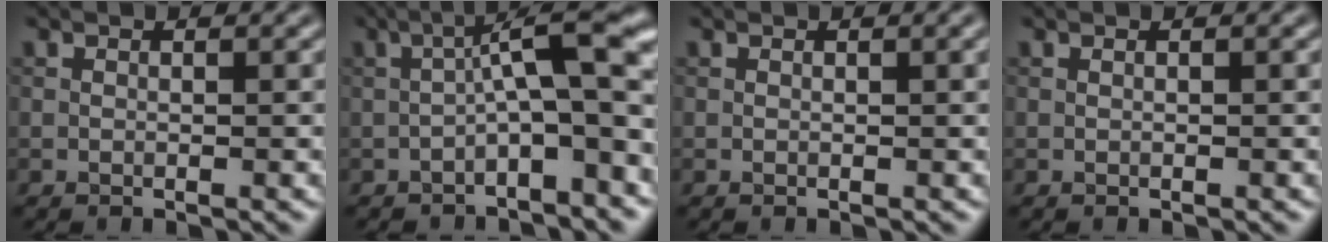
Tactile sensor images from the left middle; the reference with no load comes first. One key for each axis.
{"total": 7.6, "fx": -1.5, "fy": 1.6, "fz": 7.2, "tx": -0.106, "ty": 0.031, "tz": -0.034}
{"total": 0.7, "fx": 0.1, "fy": 0.1, "fz": 0.7, "tx": -0.013, "ty": -0.003, "tz": 0.000}
{"total": 0.0}